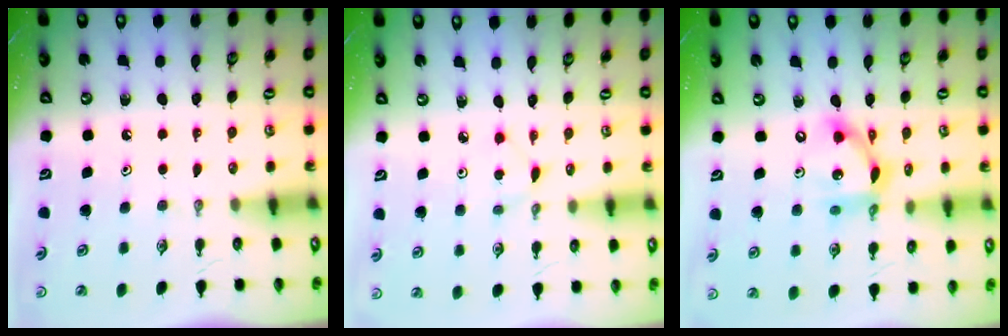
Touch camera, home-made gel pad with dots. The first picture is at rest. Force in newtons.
{"total": 2.9, "press": 2.8, "slide": 0.4}
{"total": 13.6, "press": 13.5, "slide": 0.9}